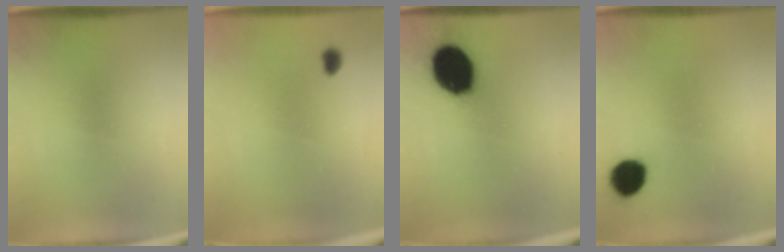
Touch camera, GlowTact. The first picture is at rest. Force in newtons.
{"total": 1.3}
{"total": 16.1}
{"total": 6.4}